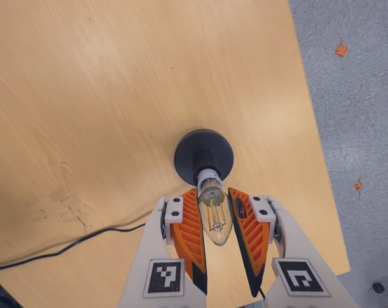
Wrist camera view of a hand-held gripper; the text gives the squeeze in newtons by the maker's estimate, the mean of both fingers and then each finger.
{"total": 11.2, "left": 10.8, "right": 11.6}